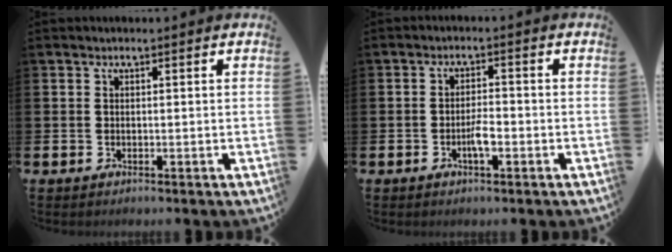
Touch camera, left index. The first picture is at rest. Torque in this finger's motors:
{"motor_torque": [0.09, 0.02, 0.26, 0.05]}